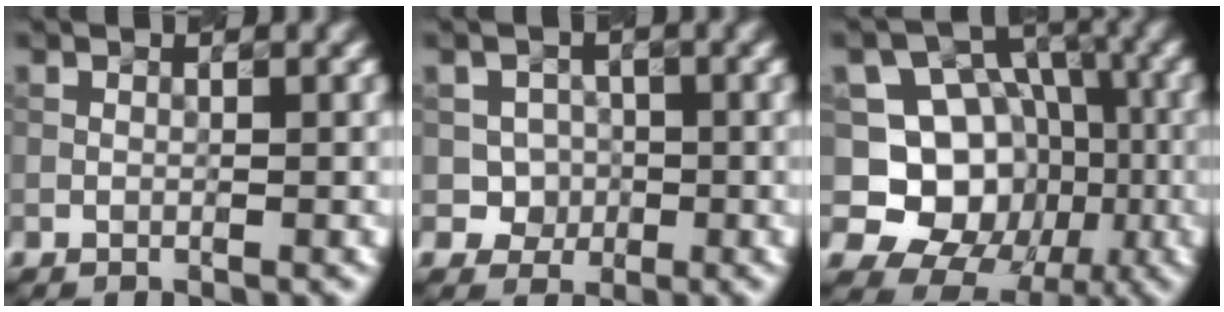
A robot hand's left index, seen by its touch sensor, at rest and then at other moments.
{"total": 2.5, "force": [-0.4, 2.4, 0.6], "torque": [0.006, 0.001, -0.017]}
{"total": 11.1, "force": [-1.5, 9.7, 5.1], "torque": [-0.073, 0.007, -0.053]}